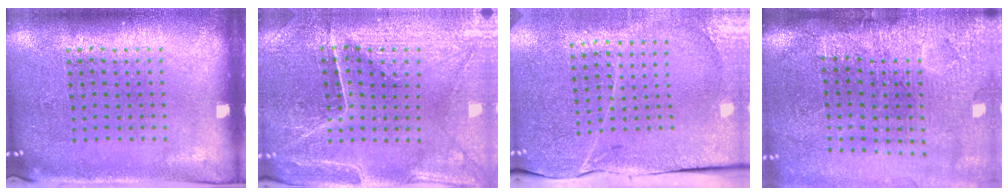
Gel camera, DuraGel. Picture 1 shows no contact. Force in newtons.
{"total": 2.7, "press": 2.7, "slide": 0.2}
{"total": 3.3, "press": 3.2, "slide": 0.6}
{"total": 4.5, "press": 3.7, "slide": 2.7}